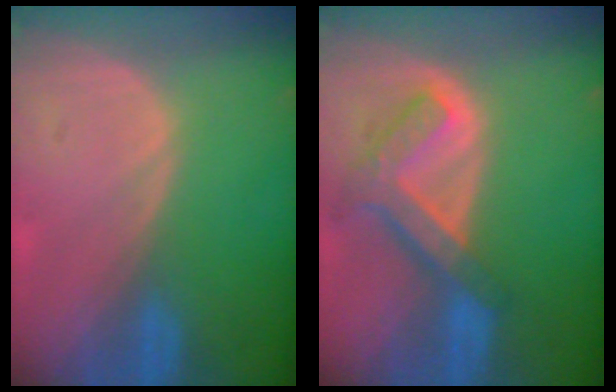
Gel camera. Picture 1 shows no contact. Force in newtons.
{"total": 7.6, "press": 6.4, "slide": 4.0}